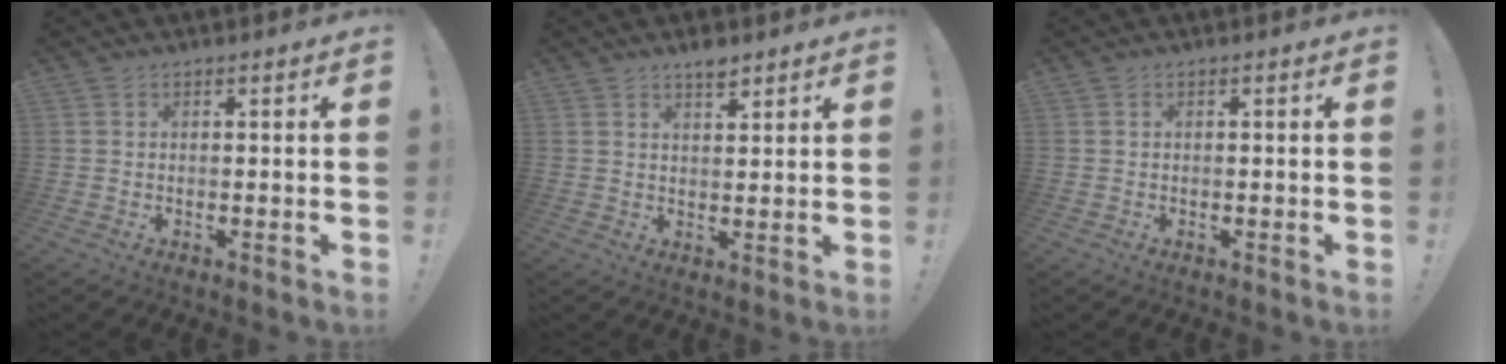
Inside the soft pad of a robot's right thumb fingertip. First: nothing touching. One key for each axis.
{"total": 3.7, "fx": 2.9, "fy": 1.3, "fz": 1.9, "tx": -0.025, "ty": -0.019, "tz": 0.050}
{"total": 0.0}